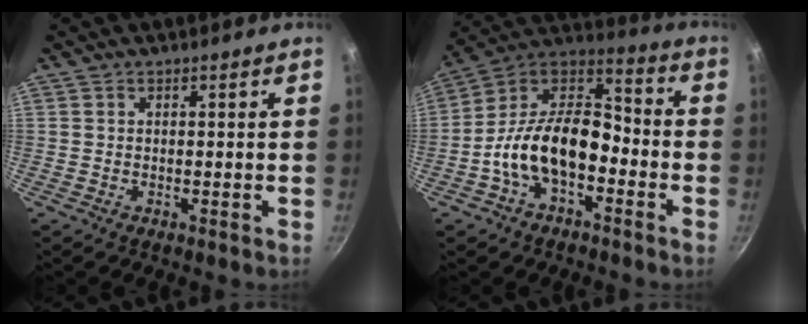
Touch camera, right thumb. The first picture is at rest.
{"total": 17.0, "force": [-5.3, 10.0, 12.6], "torque": [-0.195, 0.068, -0.116]}